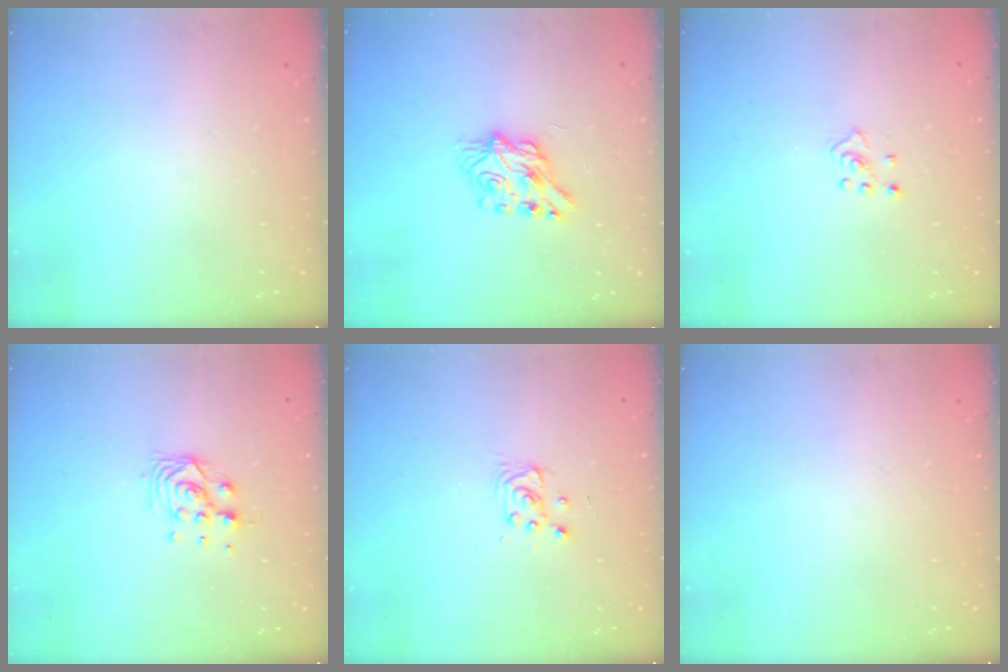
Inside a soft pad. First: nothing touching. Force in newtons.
{"total": 7.2, "press": 7.2, "slide": 0.1}
{"total": 2.4, "press": 2.4, "slide": 0.5}
{"total": 6.1, "press": 6.1, "slide": 0.9}
{"total": 3.2, "press": 3.2, "slide": 0.4}
{"total": 0.0}